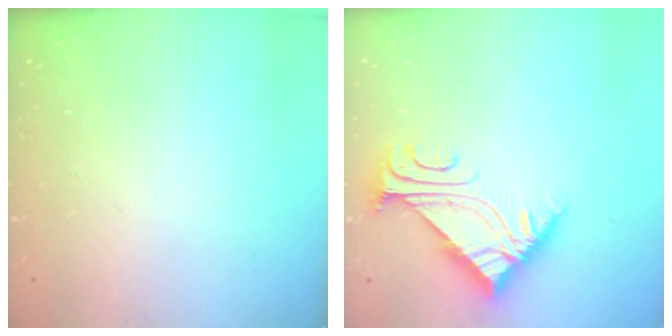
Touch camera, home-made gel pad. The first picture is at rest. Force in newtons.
{"total": 5.2, "press": 5.2, "slide": 0.8}